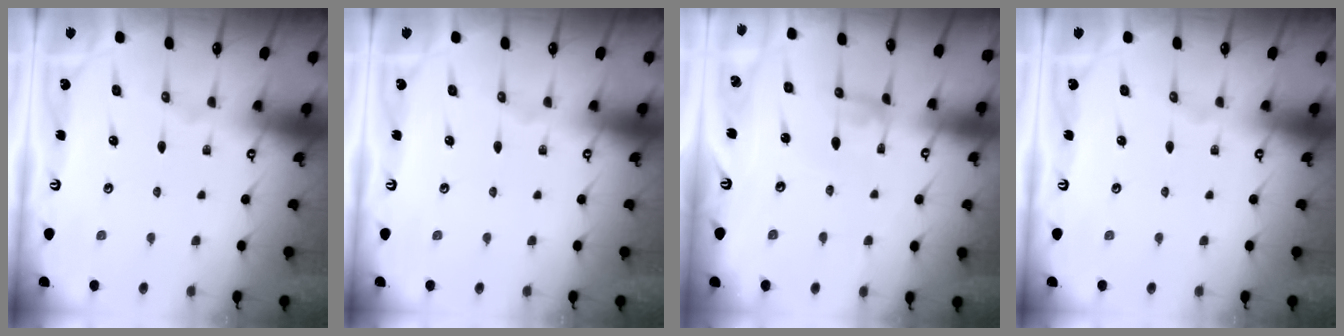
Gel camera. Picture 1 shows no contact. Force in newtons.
{"total": 0.0}
{"total": 2.8, "press": 2.8, "slide": 0.1}
{"total": 0.0}